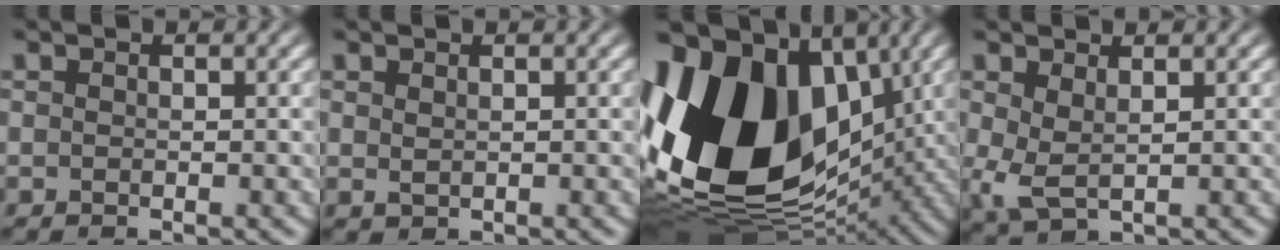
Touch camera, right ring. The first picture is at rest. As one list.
[{"total": 0.8, "force": [0.6, -0.5, 0.0], "torque": [0.002, -0.007, 0.020]}, {"total": 24.7, "force": [0.6, 17.4, 17.5], "torque": [-0.329, -0.044, 0.028]}, {"total": 2.5, "force": [0.1, 1.6, 2.0], "torque": [-0.057, -0.027, 0.019]}]